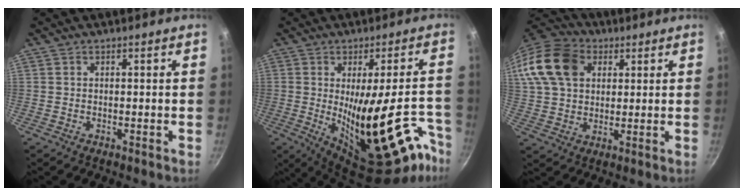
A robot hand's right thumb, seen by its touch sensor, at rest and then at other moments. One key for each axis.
{"total": 25.1, "fx": -9.7, "fy": 9.5, "fz": 21.1, "tx": -0.244, "ty": 0.006, "tz": -0.114}
{"total": 20.2, "fx": 6.7, "fy": 14.9, "fz": 11.8, "tx": -0.252, "ty": 0.026, "tz": 0.115}